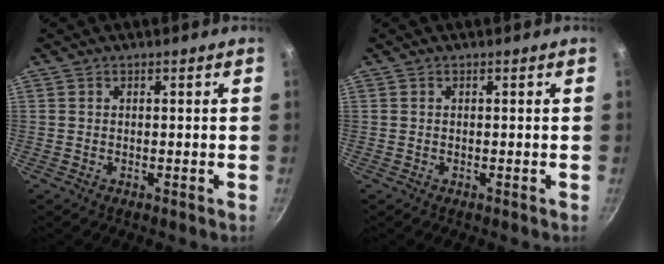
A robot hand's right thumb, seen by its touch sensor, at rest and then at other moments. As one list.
[{"total": 0.0}]